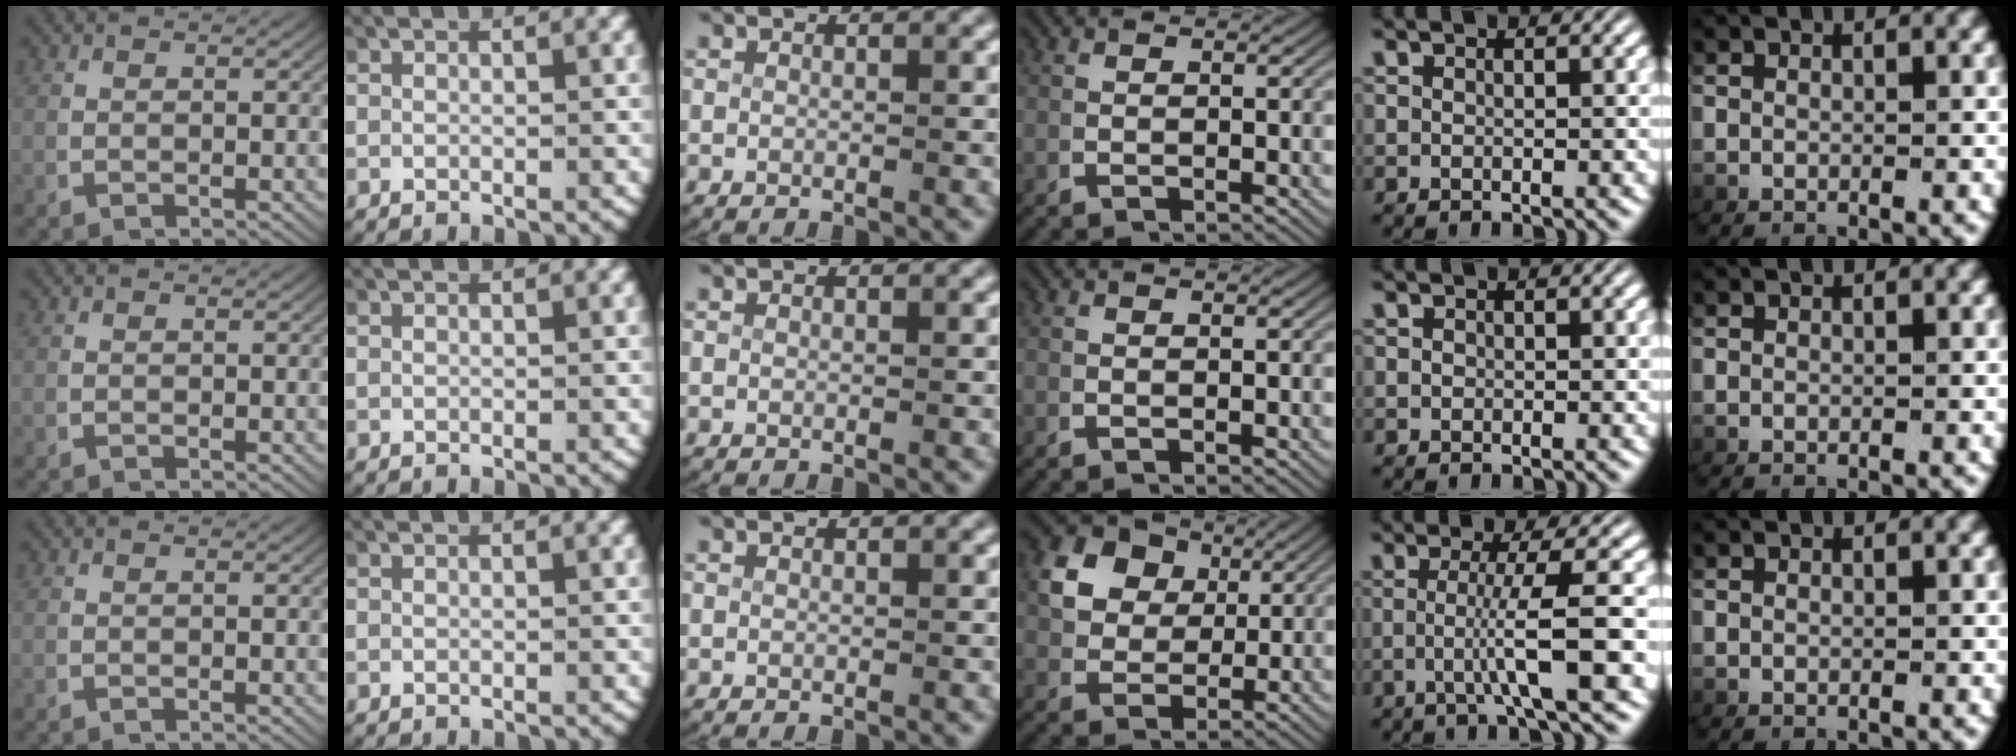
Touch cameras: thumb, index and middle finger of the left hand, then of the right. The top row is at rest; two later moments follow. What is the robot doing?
{"motion": "grasp_and_lifting", "object": "card"}